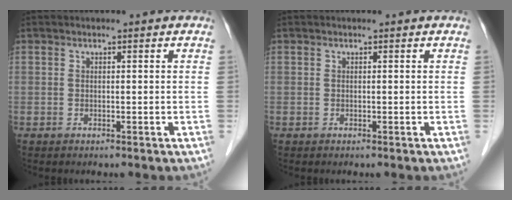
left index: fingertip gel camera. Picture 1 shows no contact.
{"total": 0.0}